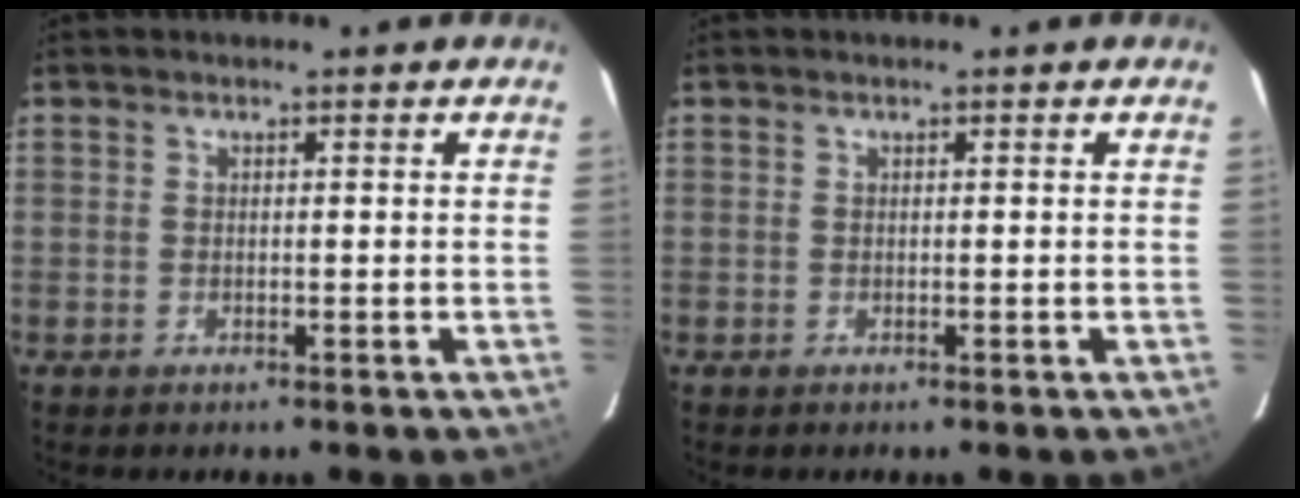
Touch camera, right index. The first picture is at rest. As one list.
[{"total": 0.0}]